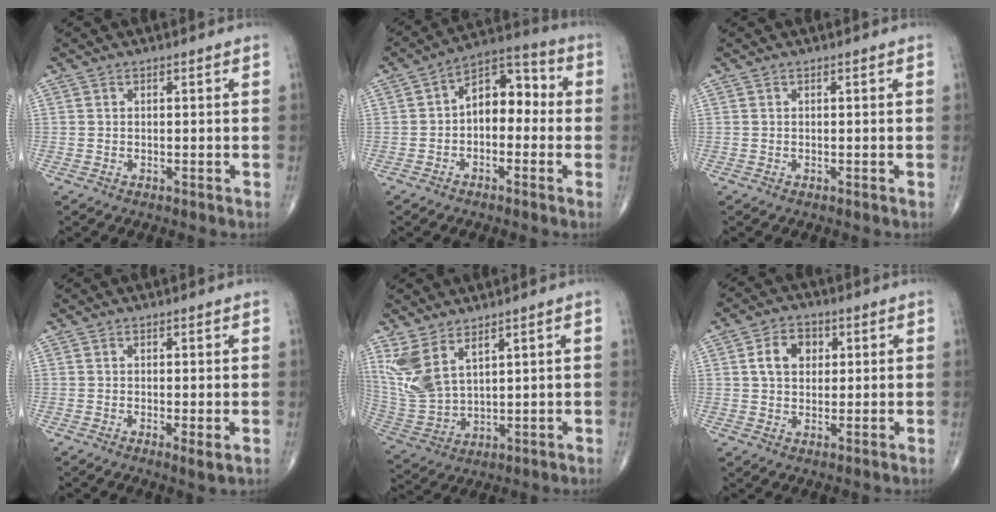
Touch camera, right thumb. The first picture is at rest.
{"total": 9.8, "force": [-0.5, 6.3, 7.5], "torque": [-0.080, 0.041, -0.026]}
{"total": 0.0}
{"total": 1.9, "force": [-0.2, 0.3, 1.8], "torque": [-0.034, -0.009, -0.006]}
{"total": 9.8, "force": [5.7, 4.6, 6.6], "torque": [-0.141, -0.024, 0.134]}
{"total": 6.6, "force": [1.7, 4.9, 4.1], "torque": [-0.051, 0.004, 0.024]}